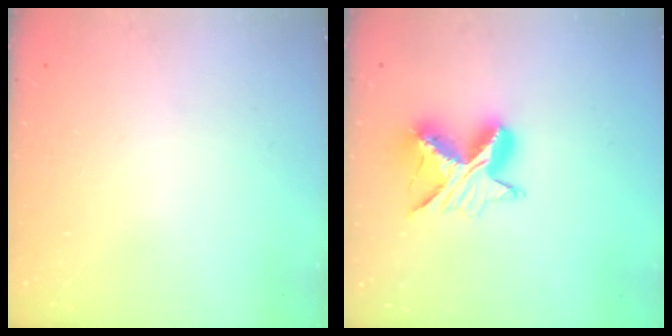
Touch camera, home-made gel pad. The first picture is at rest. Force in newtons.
{"total": 10.2, "press": 10.2, "slide": 0.5}